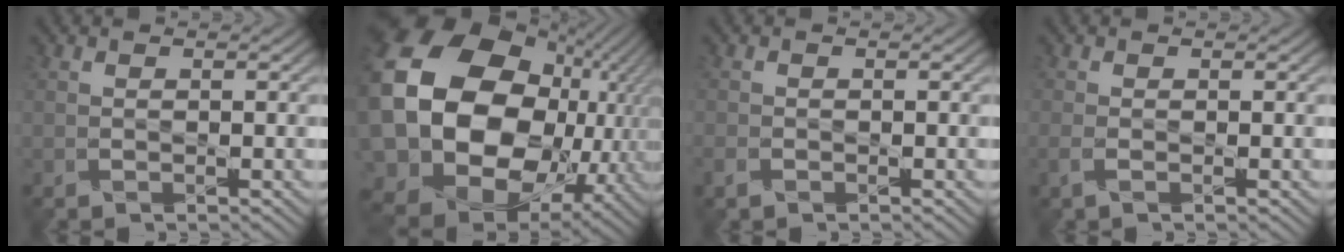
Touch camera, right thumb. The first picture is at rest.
{"total": 24.7, "force": [0.3, 20.4, 14.0], "torque": [-0.336, -0.067, 0.018]}
{"total": 1.6, "force": [-1.1, 1.0, 0.8], "torque": [-0.022, -0.005, -0.025]}
{"total": 1.5, "force": [-0.6, 0.5, 1.3], "torque": [-0.036, -0.005, -0.016]}